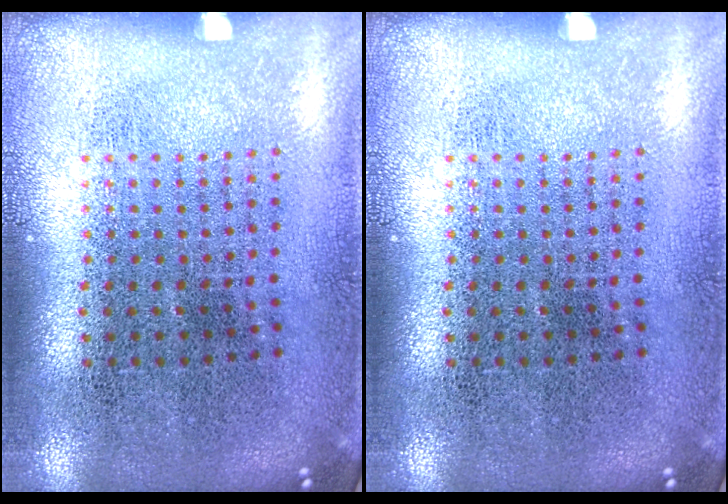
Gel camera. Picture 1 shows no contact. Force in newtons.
{"total": 0.0}